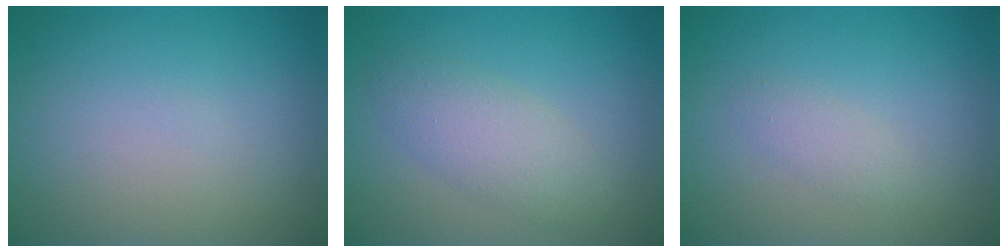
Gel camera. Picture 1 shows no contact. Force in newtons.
{"total": 3.2, "press": 3.2, "slide": 0.1}
{"total": 1.2, "press": 1.2, "slide": 0.1}